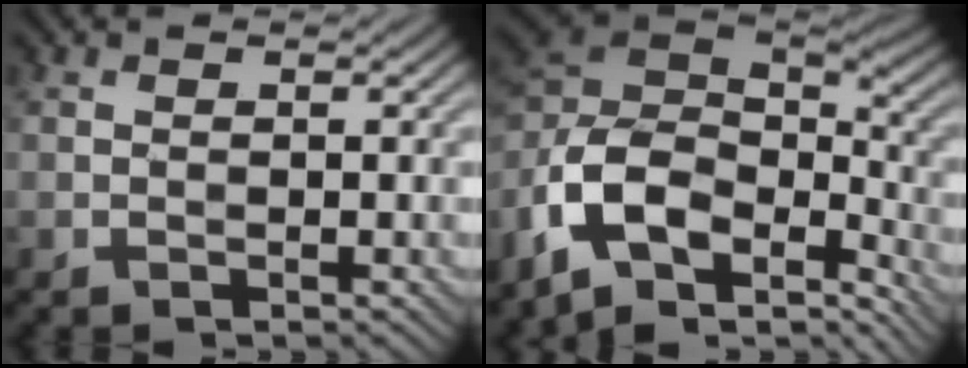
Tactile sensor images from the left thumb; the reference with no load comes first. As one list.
[{"total": 14.4, "force": [-6.6, 8.9, 9.3], "torque": [-0.260, -0.009, -0.112]}]